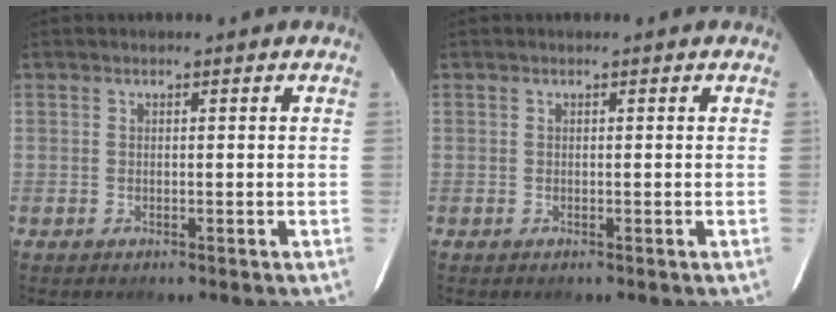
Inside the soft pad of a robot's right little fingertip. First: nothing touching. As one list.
[{"total": 0.0}]